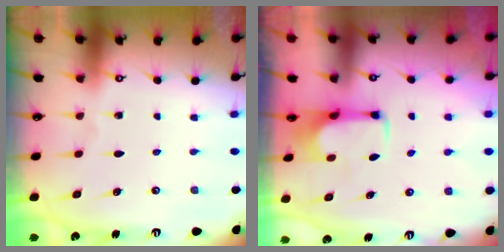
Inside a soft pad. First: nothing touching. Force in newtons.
{"total": 3.7, "press": 3.6, "slide": 1.0}